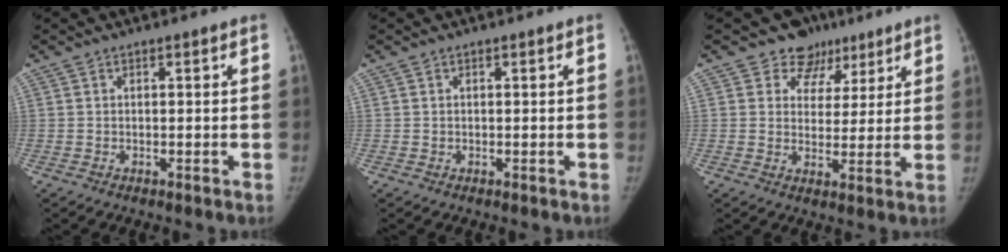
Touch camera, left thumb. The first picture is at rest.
{"total": 0.0}
{"total": 7.6, "force": [5.1, 5.7, 0.2], "torque": [0.037, -0.027, 0.070]}